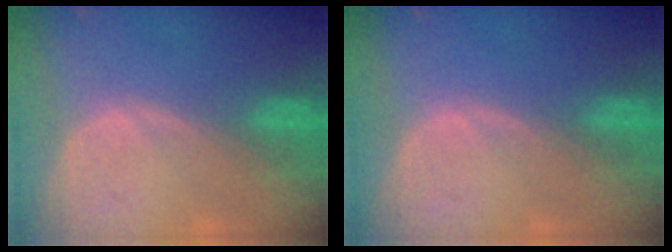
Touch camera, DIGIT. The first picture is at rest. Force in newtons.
{"total": 0.0}